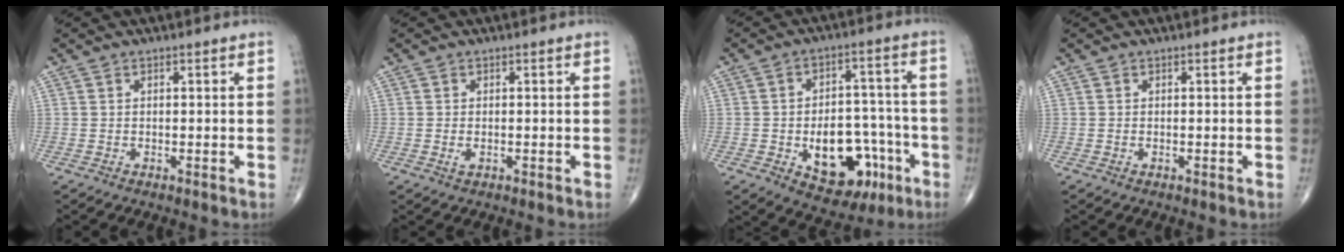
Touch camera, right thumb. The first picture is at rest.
{"total": 1.1, "force": [-0.3, 0.6, 0.9], "torque": [-0.018, -0.001, -0.006]}
{"total": 15.9, "force": [-5.7, 9.8, 11.1], "torque": [-0.112, 0.043, -0.070]}
{"total": 0.0}